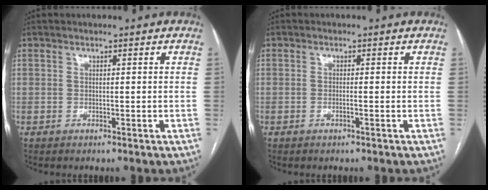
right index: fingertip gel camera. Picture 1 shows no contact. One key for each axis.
{"total": 0.8, "fx": -0.3, "fy": -0.3, "fz": 0.7, "tx": -0.014, "ty": 0.000, "tz": -0.006}